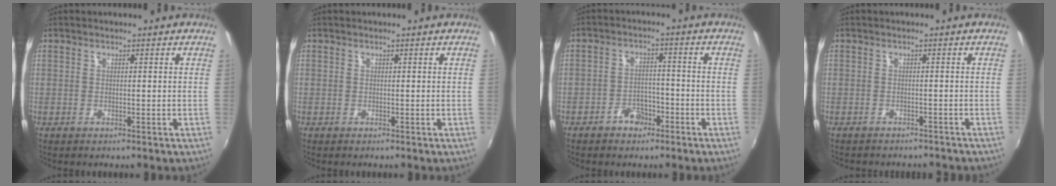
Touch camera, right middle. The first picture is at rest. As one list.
[{"total": 0.0}, {"total": 4.6, "force": [-3.1, 2.9, 1.7], "torque": [-0.041, 0.009, -0.044]}, {"total": 5.4, "force": [-4.9, 1.6, 1.6], "torque": [-0.039, -0.011, -0.065]}]